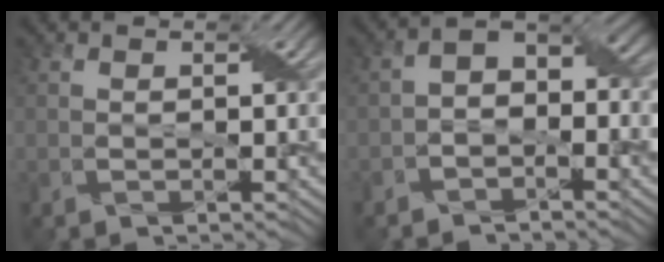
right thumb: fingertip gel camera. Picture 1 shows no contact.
{"total": 4.7, "force": [-1.5, 3.0, 3.4], "torque": [-0.050, 0.006, -0.038]}